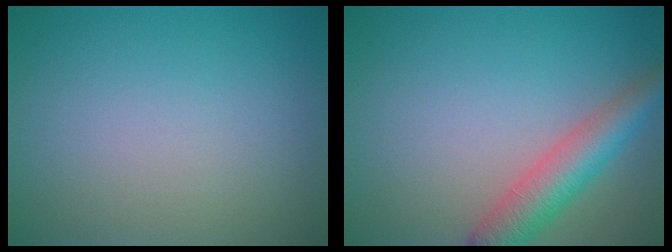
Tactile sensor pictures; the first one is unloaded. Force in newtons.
{"total": 4.9, "press": 4.9, "slide": 0.2}